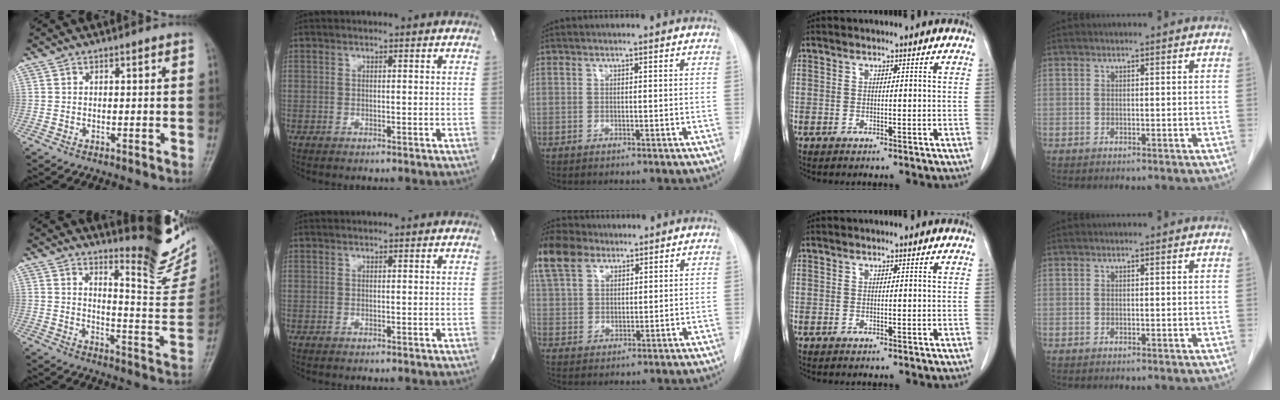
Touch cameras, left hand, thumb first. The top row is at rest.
{"thumb": {"total": 13.9, "force": [12.4, 2.1, 6.1], "torque": [-0.056, -0.136, 0.154]}, "middle": {"total": 10.5, "force": [7.2, 5.7, 5.0], "torque": [-0.121, 0.026, 0.143]}}